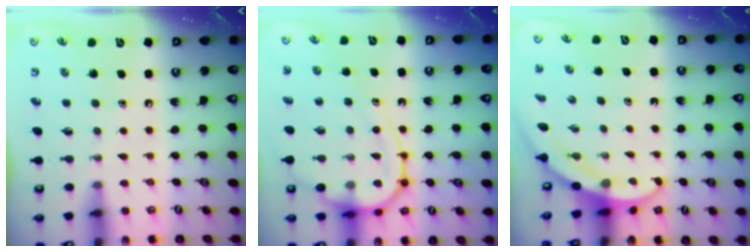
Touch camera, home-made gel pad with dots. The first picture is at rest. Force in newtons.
{"total": 11.8, "press": 11.7, "slide": 1.2}
{"total": 3.0, "press": 3.0, "slide": 0.1}